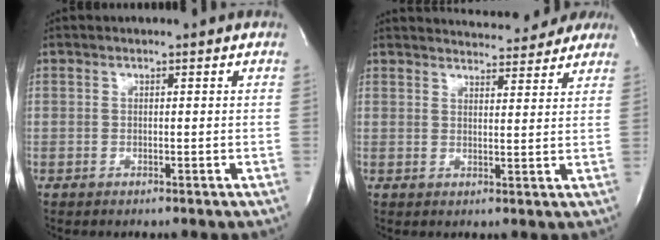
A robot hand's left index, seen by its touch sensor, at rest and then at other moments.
{"total": 12.3, "force": [11.7, 2.2, 3.0], "torque": [-0.033, 0.005, 0.137]}